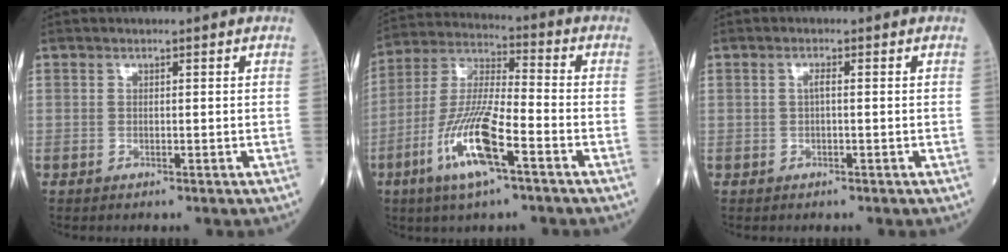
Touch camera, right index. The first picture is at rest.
{"total": 13.1, "force": [-5.9, 2.0, 11.5], "torque": [-0.239, -0.010, -0.114]}
{"total": 1.0, "force": [0.0, 0.1, 1.0], "torque": [-0.019, 0.004, -0.002]}